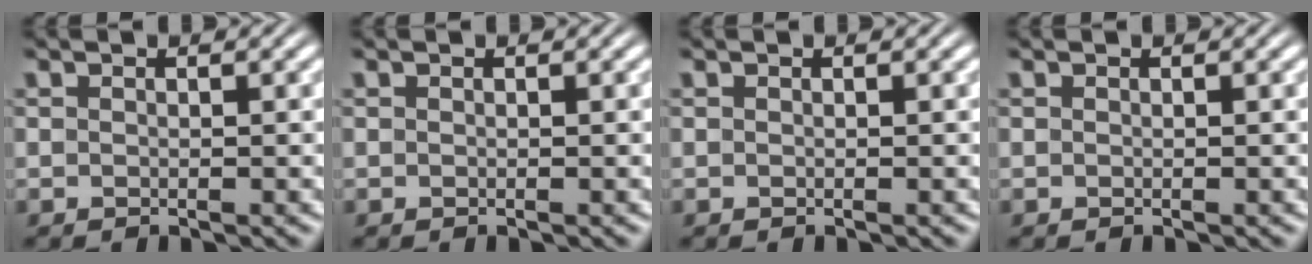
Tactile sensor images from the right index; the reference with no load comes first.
{"total": 0.9, "force": [-0.2, -0.8, -0.3], "torque": [0.012, -0.010, 0.006]}
{"total": 0.0}
{"total": 0.0}